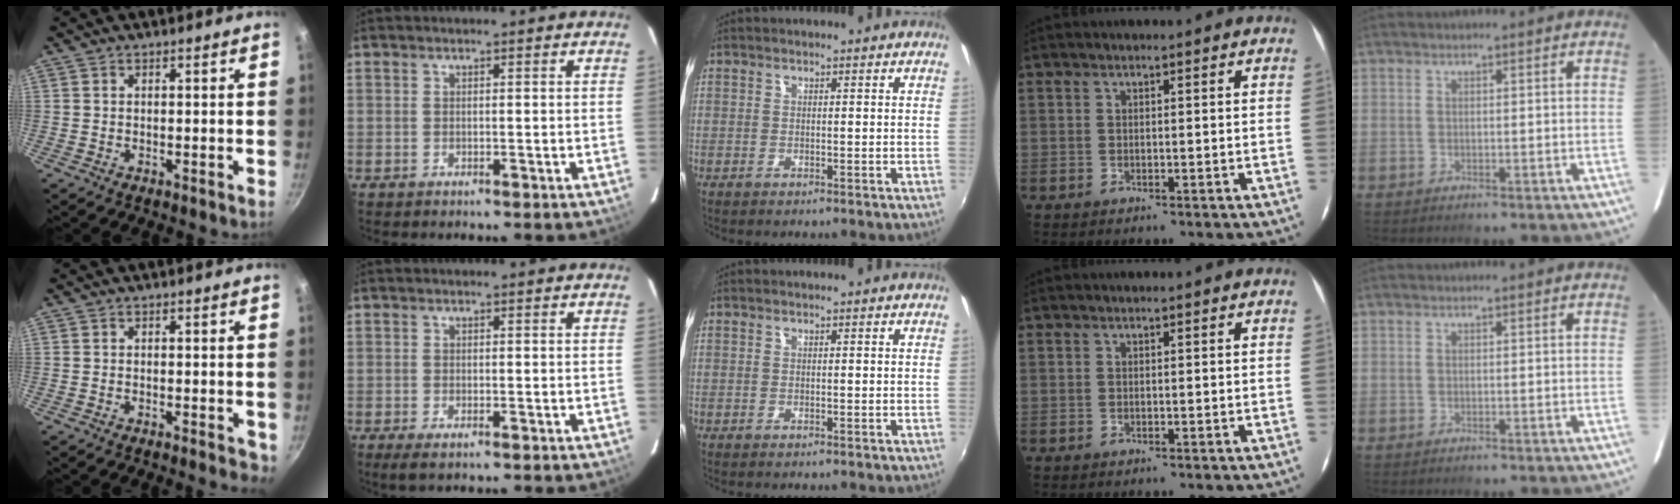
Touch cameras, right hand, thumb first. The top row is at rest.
{"thumb": {"total": 2.3, "force": [-0.7, 0.9, 2.0], "torque": [-0.026, -0.005, -0.010]}, "index": {"total": 2.8, "force": [-1.9, 0.8, 1.9], "torque": [-0.043, -0.011, -0.033]}}